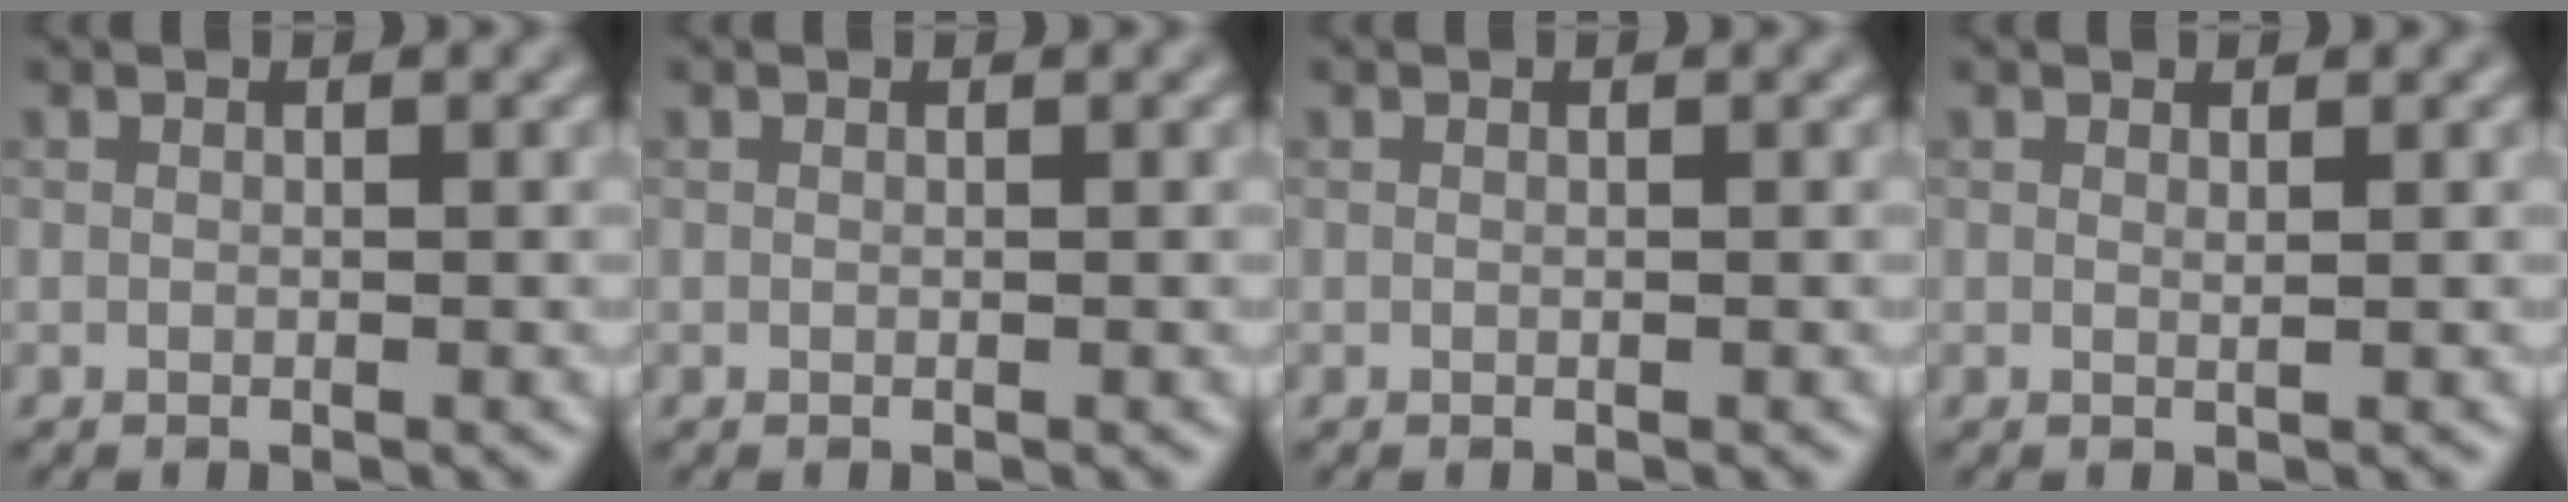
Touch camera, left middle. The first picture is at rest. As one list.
[{"total": 0.0}, {"total": 0.0}, {"total": 0.6, "force": [0.3, 0.2, 0.5], "torque": [-0.001, -0.002, 0.003]}]